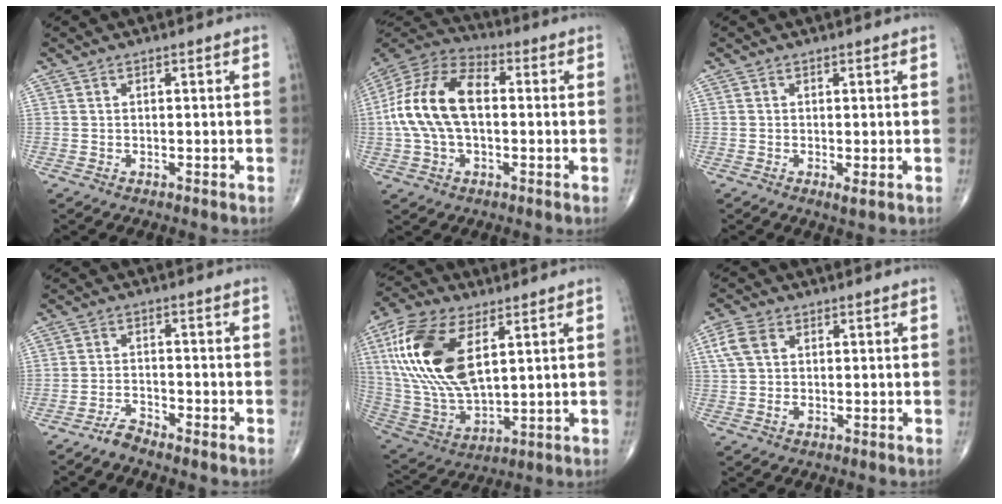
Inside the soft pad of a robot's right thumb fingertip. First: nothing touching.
{"total": 16.4, "force": [0.6, 9.5, 13.3], "torque": [-0.261, 0.037, 0.002]}
{"total": 1.4, "force": [-0.3, 0.4, 1.3], "torque": [-0.020, -0.006, -0.007]}
{"total": 2.8, "force": [-2.7, 0.3, 0.8], "torque": [-0.019, 0.009, -0.056]}
{"total": 21.1, "force": [6.6, 10.5, 17.1], "torque": [-0.352, -0.021, 0.127]}
{"total": 5.1, "force": [1.4, 3.5, 3.4], "torque": [-0.075, 0.007, 0.027]}